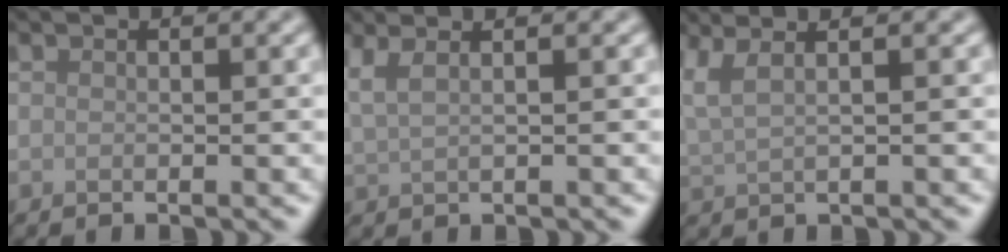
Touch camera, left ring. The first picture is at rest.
{"total": 3.8, "force": [2.3, 1.7, 2.5], "torque": [-0.033, 0.023, 0.019]}
{"total": 3.9, "force": [2.3, 1.5, 2.8], "torque": [-0.049, 0.026, 0.022]}